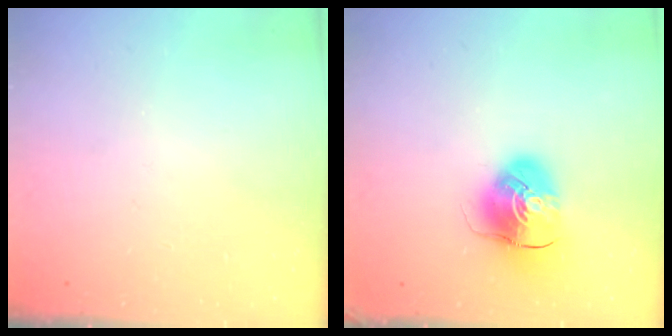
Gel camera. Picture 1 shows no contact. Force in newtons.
{"total": 9.7, "press": 9.6, "slide": 1.2}